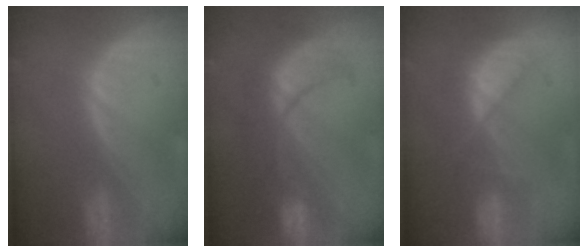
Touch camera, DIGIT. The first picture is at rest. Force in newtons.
{"total": 8.2, "press": 8.2, "slide": 0.8}
{"total": 8.1, "press": 7.0, "slide": 4.1}